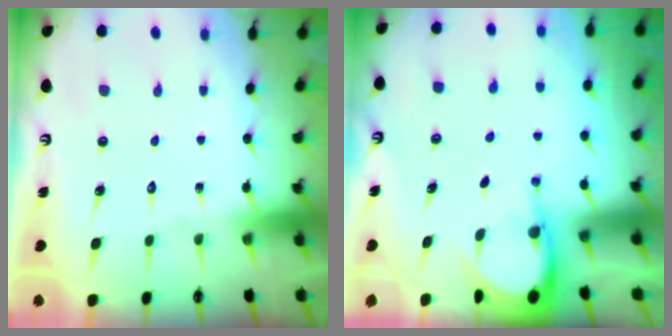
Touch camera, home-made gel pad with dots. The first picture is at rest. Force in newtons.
{"total": 4.0, "press": 4.0, "slide": 0.2}